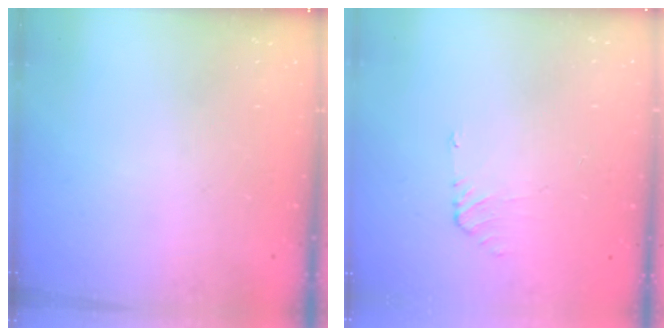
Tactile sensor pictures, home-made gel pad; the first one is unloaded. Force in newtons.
{"total": 0.6, "press": 0.4, "slide": 0.4}